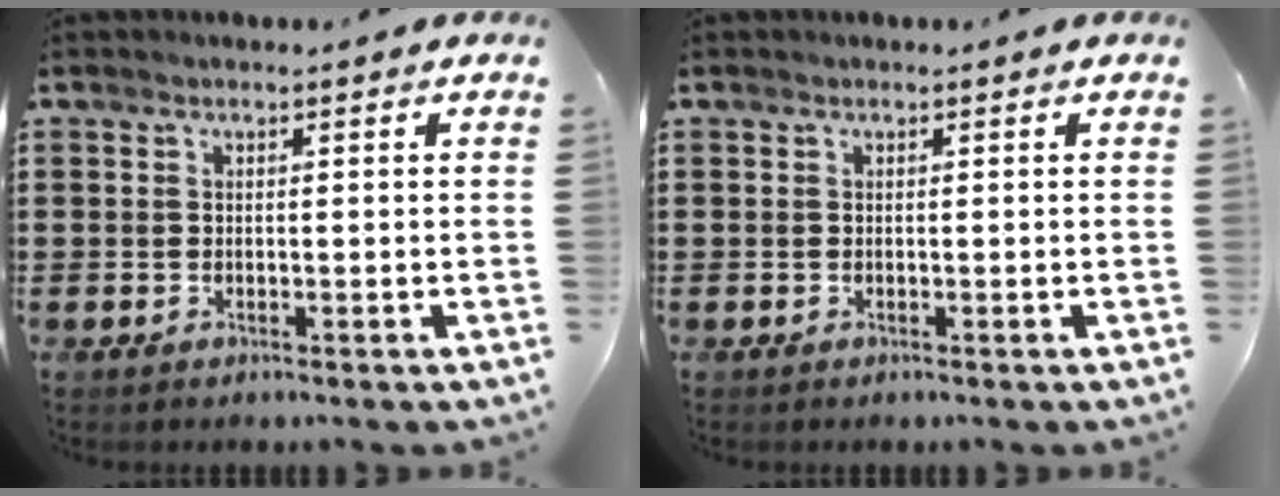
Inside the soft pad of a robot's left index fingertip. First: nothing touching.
{"total": 0.0}